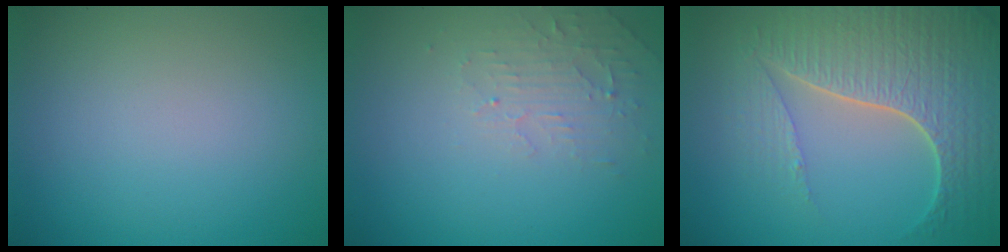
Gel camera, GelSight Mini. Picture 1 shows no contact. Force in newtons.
{"total": 2.4, "press": 2.3, "slide": 0.5}
{"total": 7.5, "press": 5.6, "slide": 5.0}